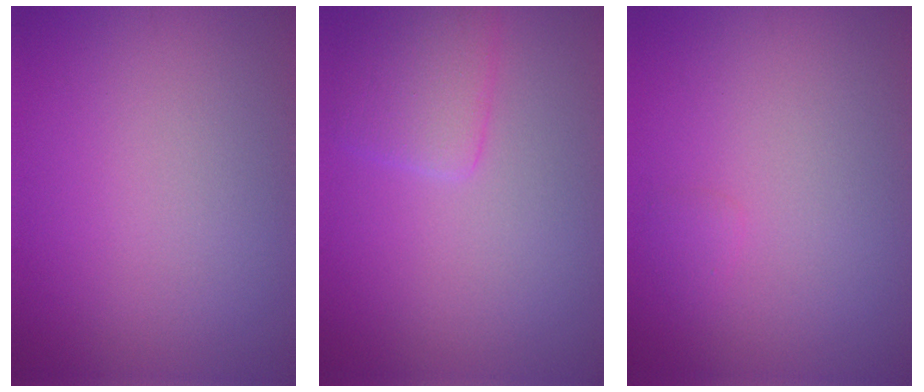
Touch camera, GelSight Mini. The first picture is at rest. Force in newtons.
{"total": 3.0, "press": 3.0, "slide": 0.2}
{"total": 0.6, "press": 0.6, "slide": 0.1}